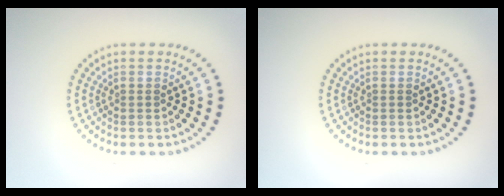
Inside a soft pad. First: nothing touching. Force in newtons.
{"total": 0.0}